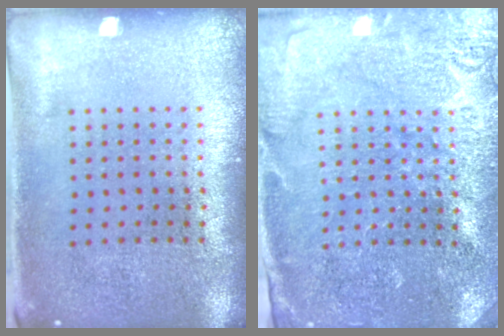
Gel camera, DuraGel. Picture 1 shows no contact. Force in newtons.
{"total": 3.2, "press": 3.1, "slide": 0.5}